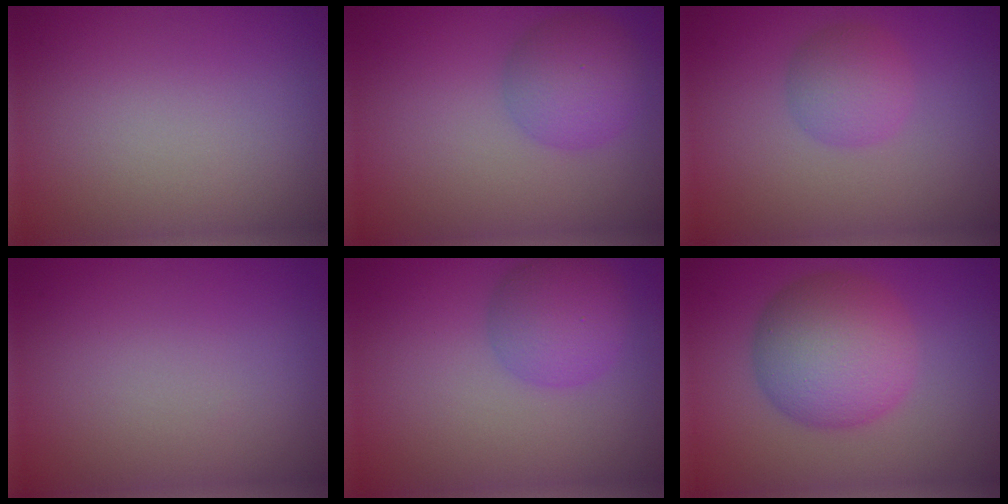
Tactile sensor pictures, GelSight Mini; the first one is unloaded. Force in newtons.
{"total": 4.0, "press": 4.0, "slide": 0.2}
{"total": 2.9, "press": 2.9, "slide": 0.1}
{"total": 0.0}
{"total": 4.0, "press": 3.9, "slide": 0.2}
{"total": 7.5, "press": 7.5, "slide": 0.0}